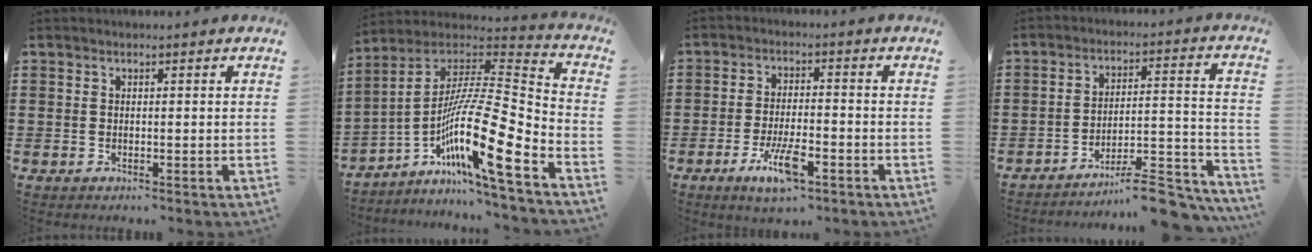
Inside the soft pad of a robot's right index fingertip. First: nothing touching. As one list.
[{"total": 16.1, "force": [-7.5, 2.1, 14.1], "torque": [-0.267, -0.018, -0.144]}, {"total": 7.3, "force": [-3.7, 2.1, 5.9], "torque": [-0.125, -0.007, -0.068]}, {"total": 9.5, "force": [-8.4, 1.4, 4.1], "torque": [-0.050, 0.027, -0.157]}]